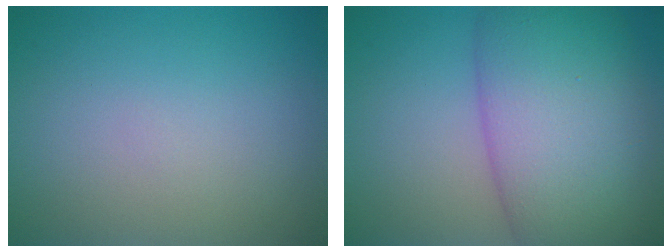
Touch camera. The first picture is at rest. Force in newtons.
{"total": 12.6, "press": 12.6, "slide": 0.4}